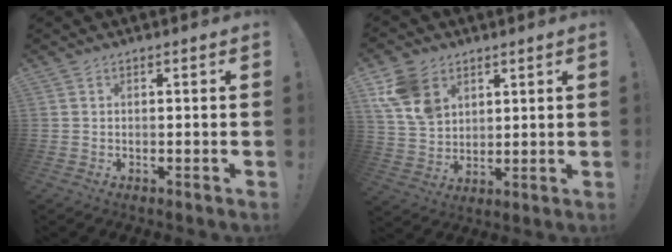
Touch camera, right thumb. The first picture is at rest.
{"total": 12.7, "force": [6.6, 9.1, 6.0], "torque": [-0.113, -0.025, 0.135]}